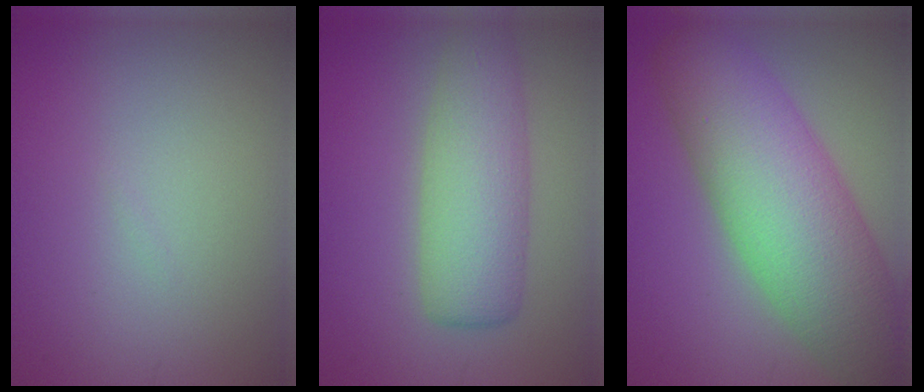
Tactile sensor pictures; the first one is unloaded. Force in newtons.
{"total": 5.9, "press": 5.9, "slide": 0.1}
{"total": 11.6, "press": 11.6, "slide": 0.3}